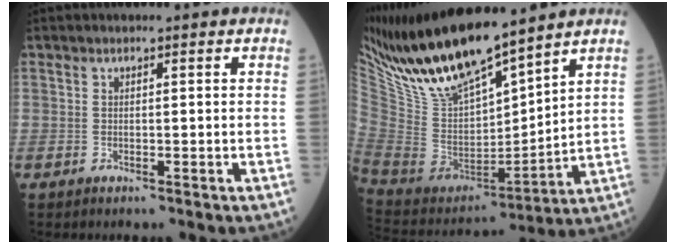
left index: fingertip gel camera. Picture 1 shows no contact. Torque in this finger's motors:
{"motor_torque": [0.34, -0.87, 0.37, 0.09]}